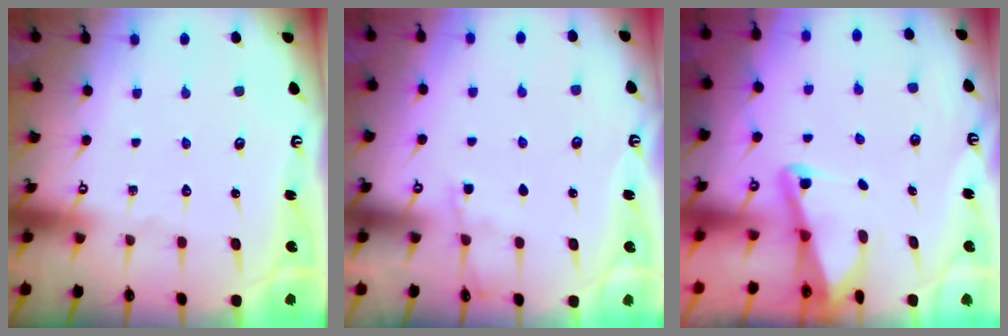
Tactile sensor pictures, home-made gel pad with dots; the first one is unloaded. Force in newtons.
{"total": 2.5, "press": 2.5, "slide": 0.4}
{"total": 2.1, "press": 2.1, "slide": 0.3}